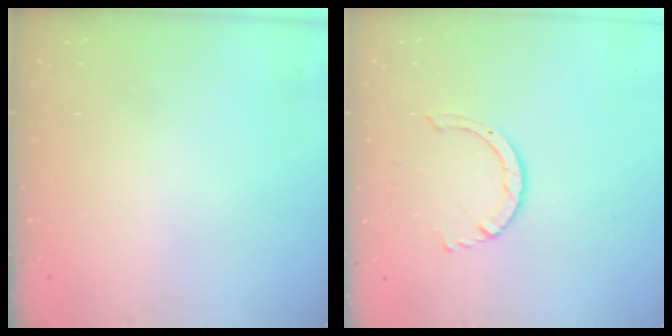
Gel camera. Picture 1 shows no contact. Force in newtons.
{"total": 4.4, "press": 4.3, "slide": 0.4}